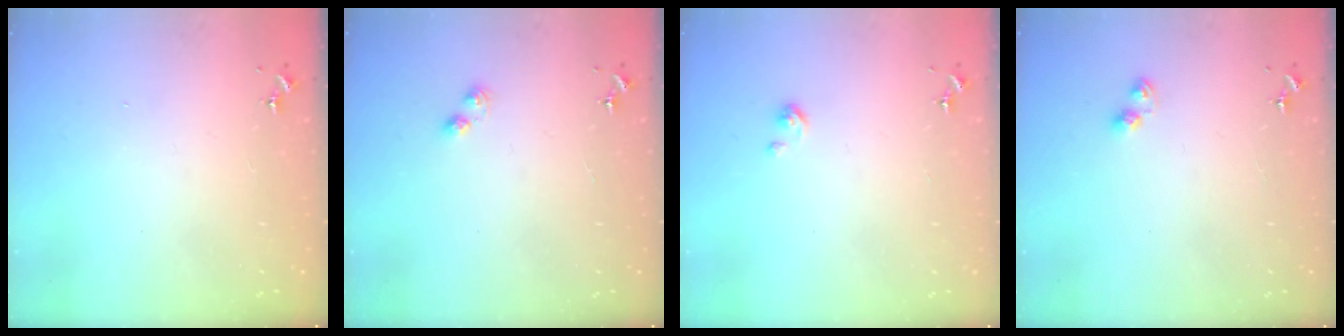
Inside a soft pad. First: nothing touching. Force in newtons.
{"total": 3.4, "press": 3.3, "slide": 0.5}
{"total": 3.0, "press": 3.0, "slide": 0.3}
{"total": 6.1, "press": 6.0, "slide": 0.7}